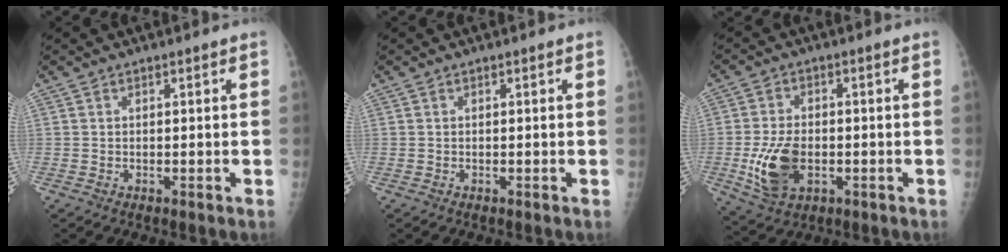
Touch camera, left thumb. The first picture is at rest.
{"total": 0.0}
{"total": 9.8, "force": [-2.2, 6.0, 7.4], "torque": [-0.135, 0.003, -0.031]}